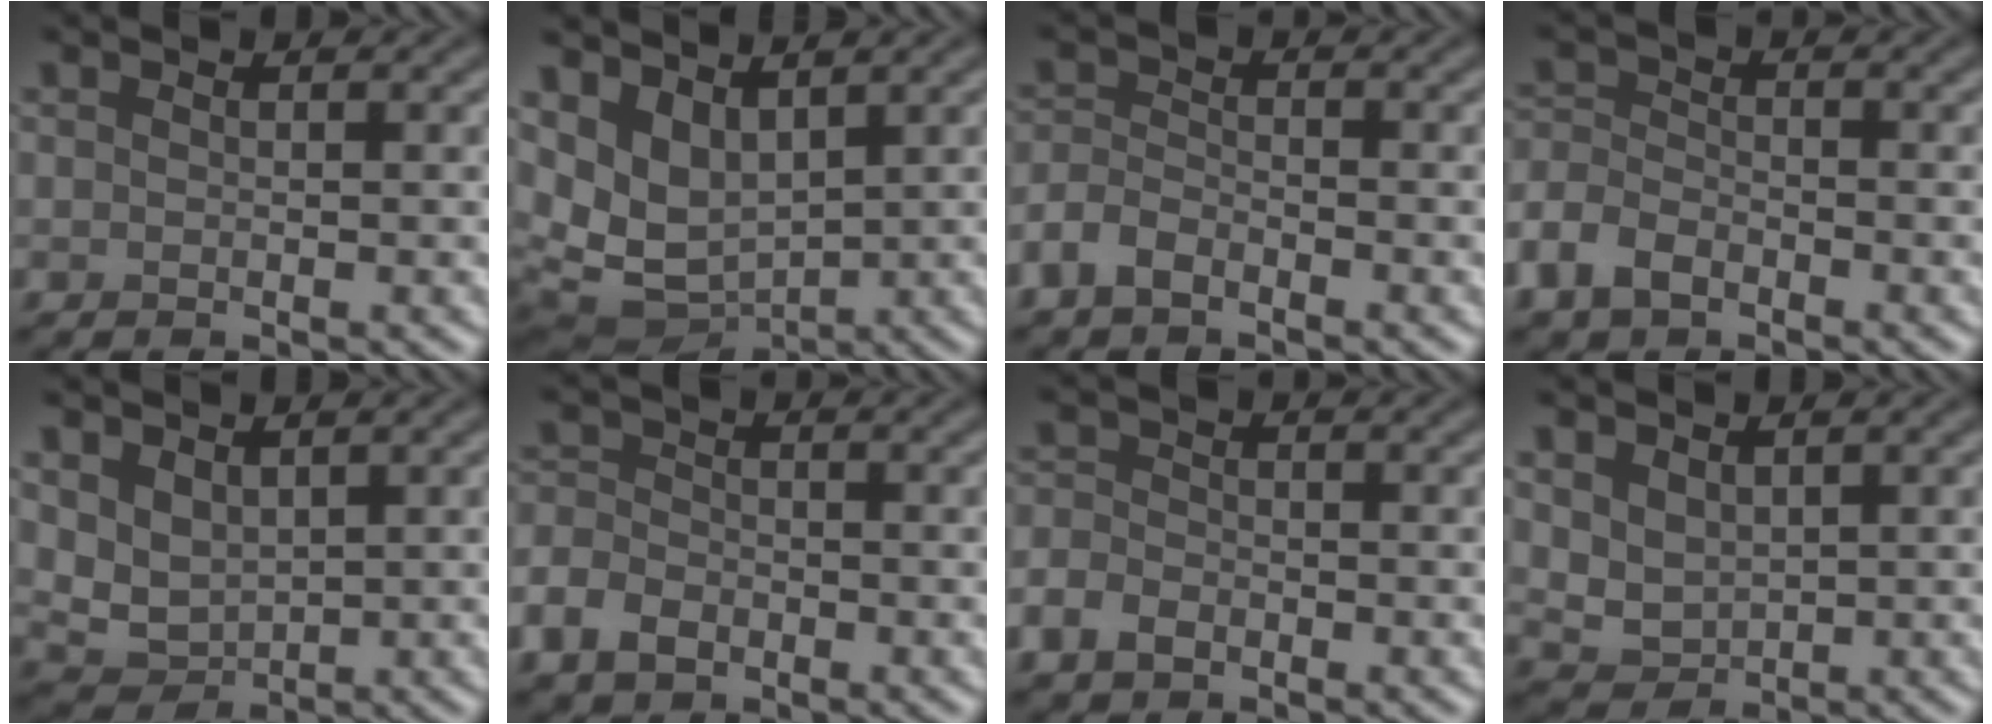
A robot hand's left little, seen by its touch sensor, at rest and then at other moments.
{"total": 6.3, "force": [1.8, 4.2, 4.4], "torque": [-0.098, -0.017, 0.051]}
{"total": 2.6, "force": [-1.9, 1.2, 1.3], "torque": [-0.028, 0.001, -0.049]}
{"total": 4.0, "force": [-2.6, 2.2, 2.0], "torque": [-0.045, 0.000, -0.066]}
{"total": 3.2, "force": [1.3, 2.2, 1.9], "torque": [-0.045, -0.009, 0.031]}
{"total": 3.7, "force": [-2.0, 2.5, 1.8], "torque": [-0.041, -0.003, -0.050]}
{"total": 2.5, "force": [-1.5, 1.7, 1.2], "torque": [-0.023, -0.002, -0.040]}
{"total": 2.7, "force": [1.1, 1.9, 1.5], "torque": [-0.036, -0.007, 0.029]}